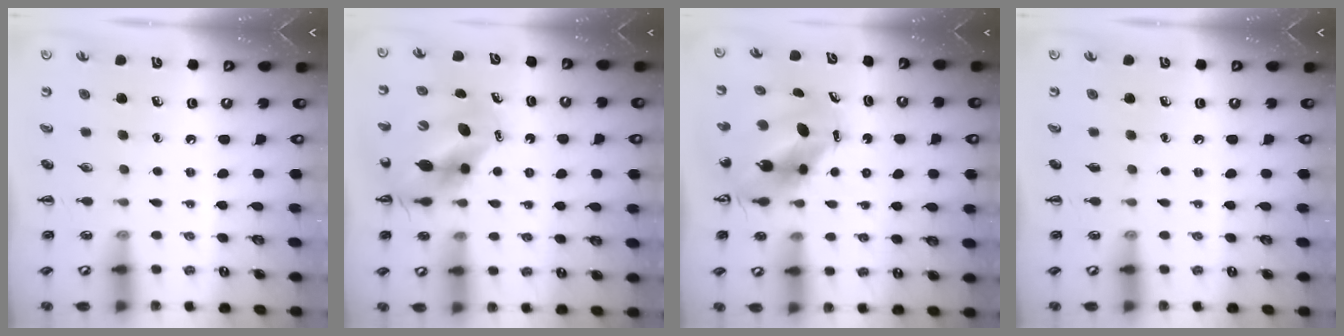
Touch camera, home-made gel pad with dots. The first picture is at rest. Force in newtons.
{"total": 10.6, "press": 10.2, "slide": 3.0}
{"total": 8.8, "press": 8.5, "slide": 2.4}
{"total": 0.0}